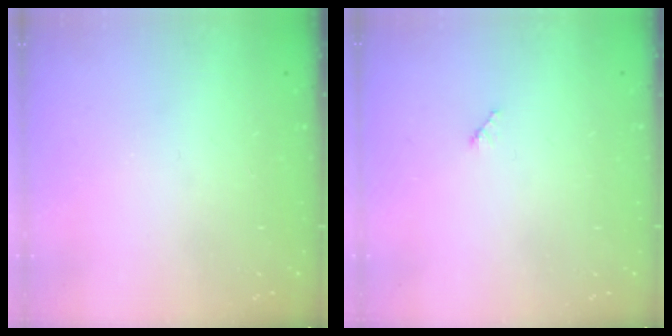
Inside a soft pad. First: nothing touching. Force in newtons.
{"total": 2.5, "press": 2.5, "slide": 0.3}